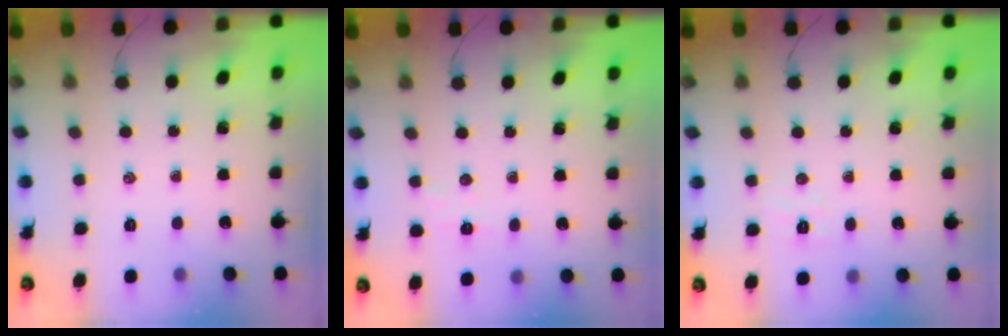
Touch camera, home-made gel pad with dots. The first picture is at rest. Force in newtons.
{"total": 2.9, "press": 2.9, "slide": 0.7}
{"total": 3.3, "press": 3.2, "slide": 0.8}